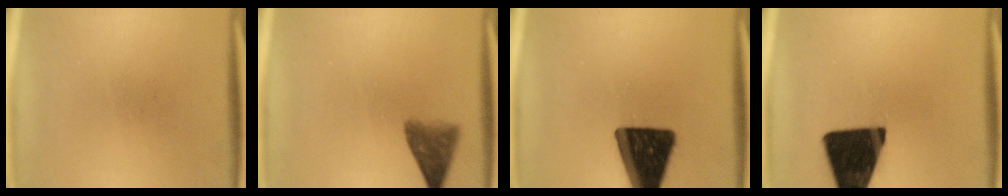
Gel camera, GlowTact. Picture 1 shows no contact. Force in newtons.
{"total": 4.8}
{"total": 17.6}
{"total": 19.2}